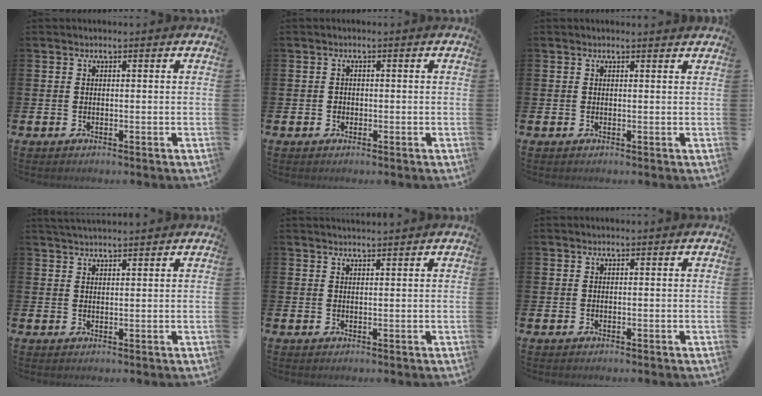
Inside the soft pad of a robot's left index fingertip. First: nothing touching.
{"total": 0.8, "force": [-0.2, 0.8, 0.1], "torque": [-0.005, 0.007, -0.005]}
{"total": 0.5, "force": [0.5, 0.1, 0.1], "torque": [0.006, -0.003, 0.008]}
{"total": 2.3, "force": [2.3, 0.2, 0.3], "torque": [-0.010, -0.007, 0.042]}
{"total": 1.3, "force": [1.3, -0.1, 0.1], "torque": [-0.003, -0.004, 0.024]}
{"total": 0.0}